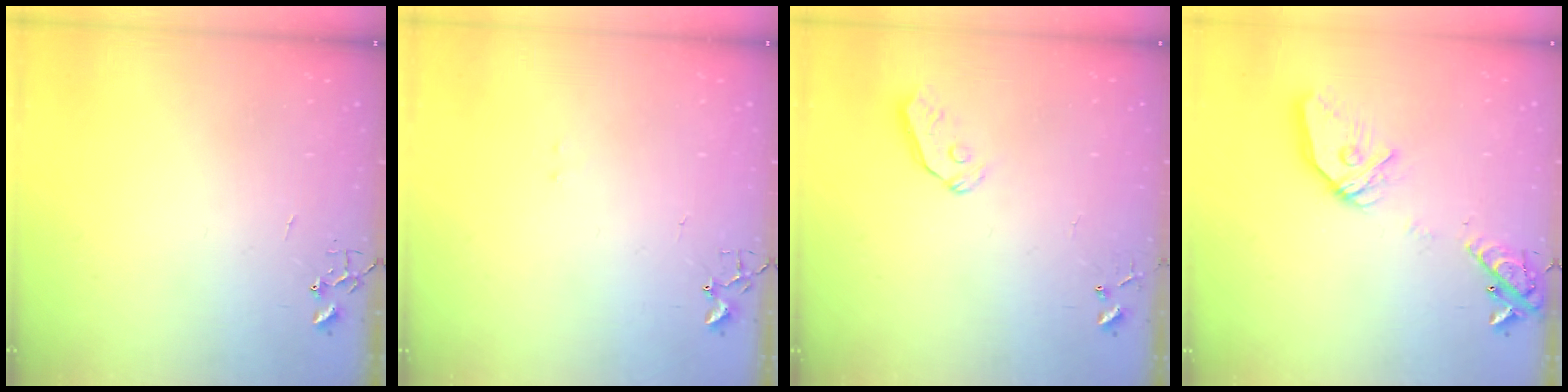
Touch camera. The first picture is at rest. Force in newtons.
{"total": 6.8, "press": 6.8, "slide": 0.6}
{"total": 5.3, "press": 5.3, "slide": 0.4}
{"total": 17.0, "press": 16.8, "slide": 2.6}